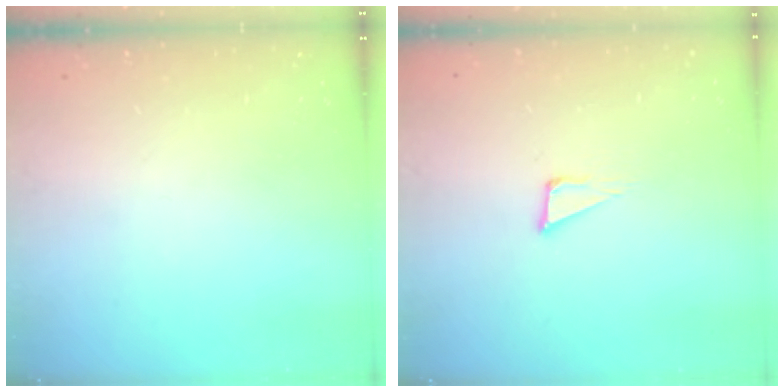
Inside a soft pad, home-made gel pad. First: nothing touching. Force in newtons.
{"total": 3.8, "press": 3.7, "slide": 0.9}